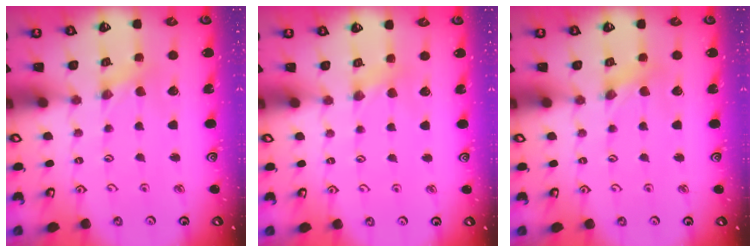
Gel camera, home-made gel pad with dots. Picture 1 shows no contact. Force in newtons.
{"total": 2.7, "press": 2.7, "slide": 0.4}
{"total": 2.2, "press": 2.2, "slide": 0.3}